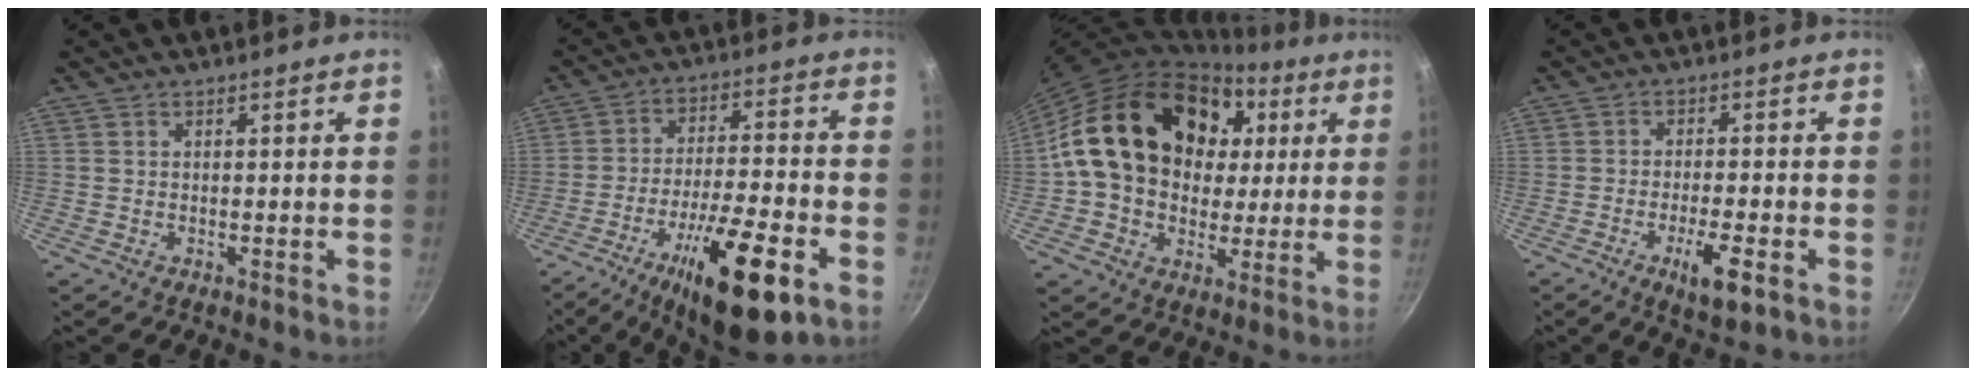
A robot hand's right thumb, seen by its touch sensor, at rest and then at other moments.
{"total": 19.1, "force": [-9.0, 5.2, 16.0], "torque": [-0.254, 0.034, -0.142]}
{"total": 23.6, "force": [4.8, 18.0, 14.5], "torque": [-0.225, 0.022, 0.080]}
{"total": 6.9, "force": [-3.1, 1.7, 6.0], "torque": [-0.097, 0.010, -0.047]}